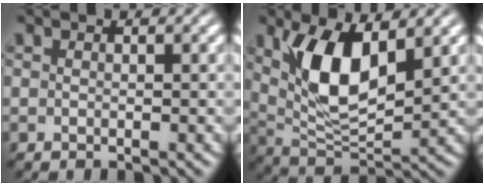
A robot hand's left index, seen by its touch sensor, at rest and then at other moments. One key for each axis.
{"total": 7.5, "fx": 2.4, "fy": 3.2, "fz": 6.3, "tx": -0.134, "ty": -0.004, "tz": 0.057}